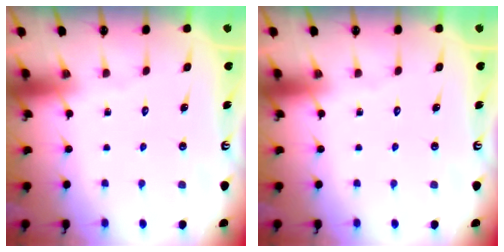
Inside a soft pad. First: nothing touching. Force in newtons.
{"total": 0.0}